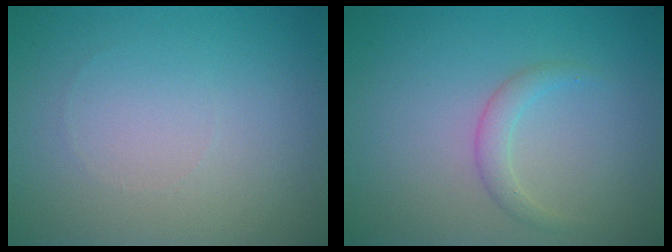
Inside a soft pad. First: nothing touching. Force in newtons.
{"total": 1.5, "press": 1.5, "slide": 0.1}